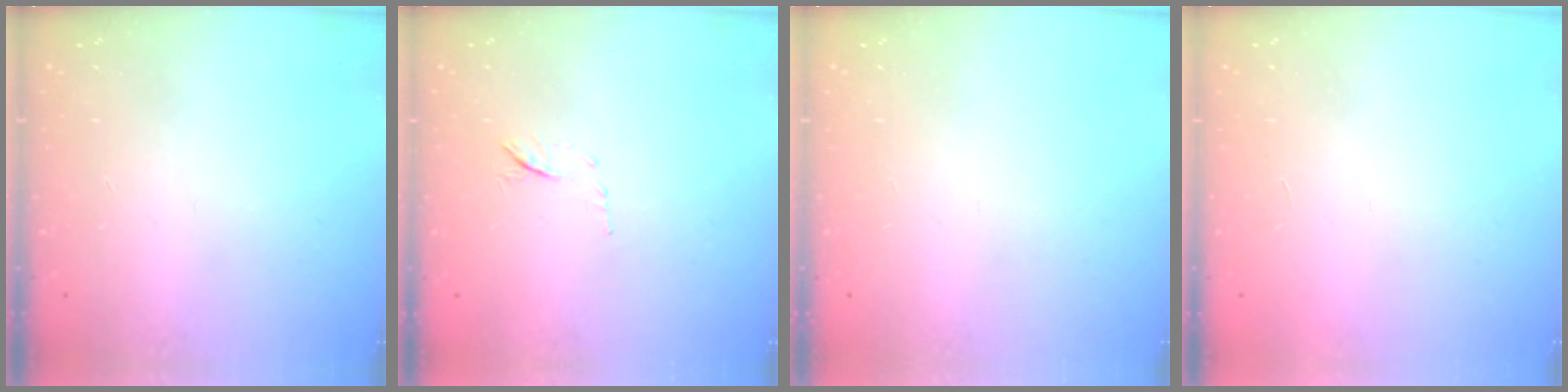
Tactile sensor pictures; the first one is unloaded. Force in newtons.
{"total": 6.1, "press": 5.9, "slide": 1.5}
{"total": 0.0}
{"total": 1.7, "press": 1.7, "slide": 0.1}